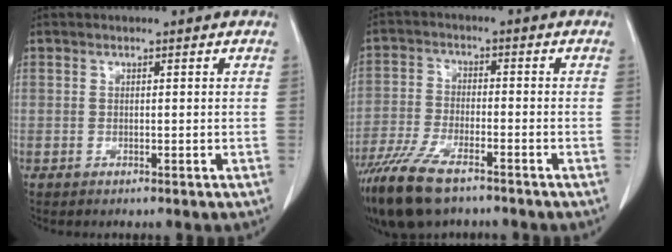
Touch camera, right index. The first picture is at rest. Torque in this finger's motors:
{"motor_torque": [1.06, -1.09, 0.59, 0.17]}